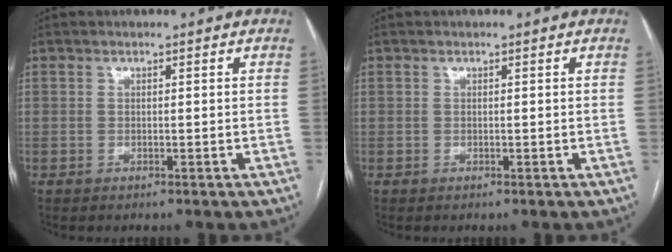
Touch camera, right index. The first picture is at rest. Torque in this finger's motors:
{"motor_torque": [0.03, 0.09, -0.03, 0.00]}